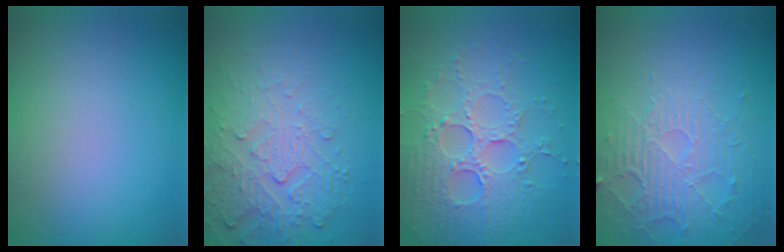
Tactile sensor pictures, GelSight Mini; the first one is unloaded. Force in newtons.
{"total": 5.4, "press": 3.7, "slide": 4.0}
{"total": 5.1, "press": 4.6, "slide": 2.2}
{"total": 5.7, "press": 3.4, "slide": 4.6}